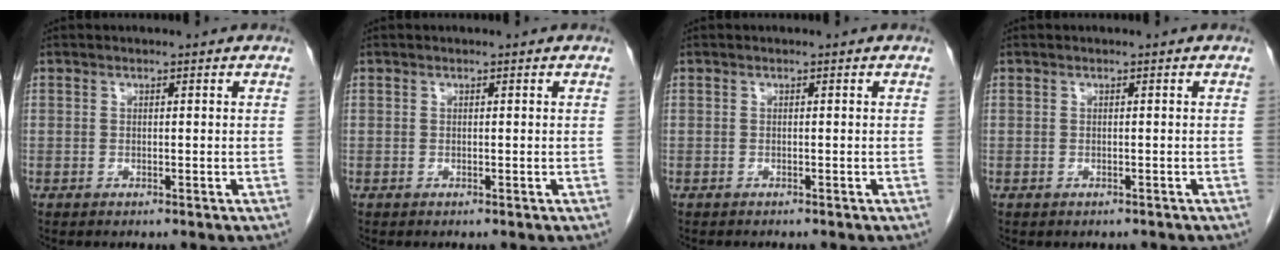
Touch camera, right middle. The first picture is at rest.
{"total": 0.0}
{"total": 0.9, "force": [-0.9, 0.2, 0.3], "torque": [-0.011, -0.003, -0.011]}
{"total": 0.8, "force": [-0.7, 0.4, 0.1], "torque": [-0.010, 0.000, -0.009]}